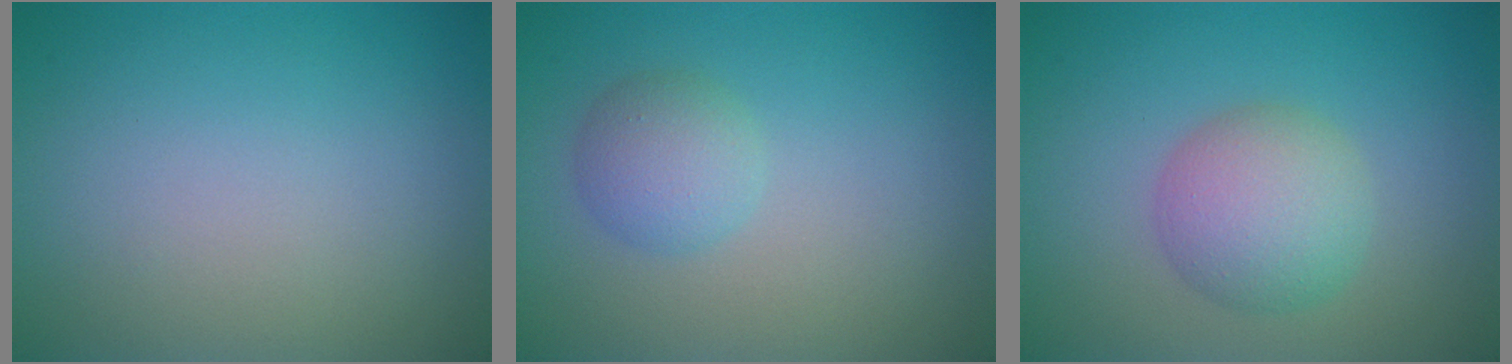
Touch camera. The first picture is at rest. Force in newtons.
{"total": 2.5, "press": 2.5, "slide": 0.1}
{"total": 4.4, "press": 4.4, "slide": 0.1}